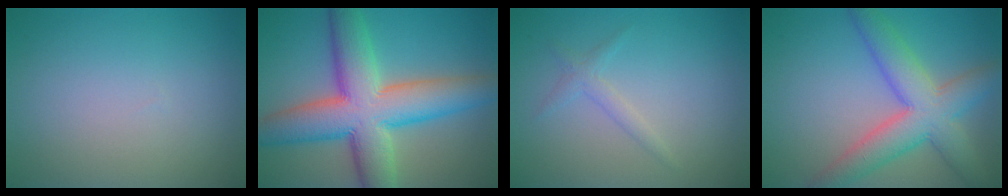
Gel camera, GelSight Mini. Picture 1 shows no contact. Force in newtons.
{"total": 11.3, "press": 11.3, "slide": 0.6}
{"total": 1.4, "press": 1.4, "slide": 0.1}
{"total": 7.2, "press": 7.2, "slide": 0.5}